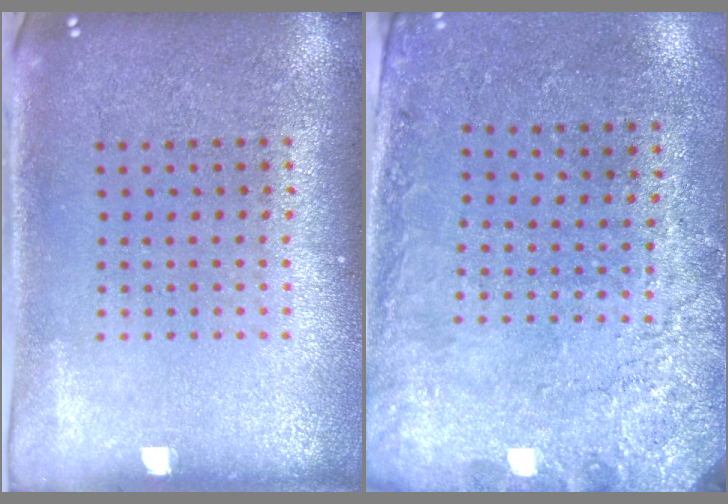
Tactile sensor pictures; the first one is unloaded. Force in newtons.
{"total": 2.7, "press": 2.0, "slide": 1.8}